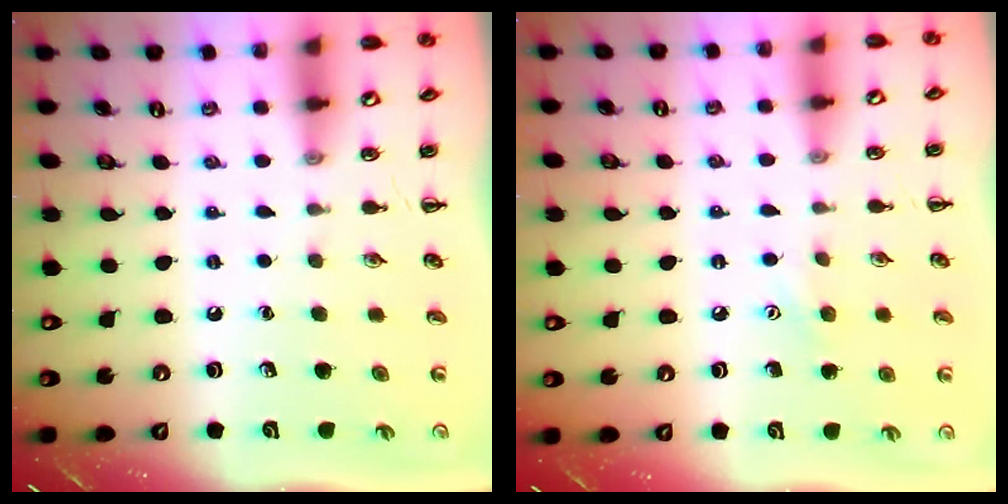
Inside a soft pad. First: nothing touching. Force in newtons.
{"total": 5.3, "press": 5.1, "slide": 1.3}